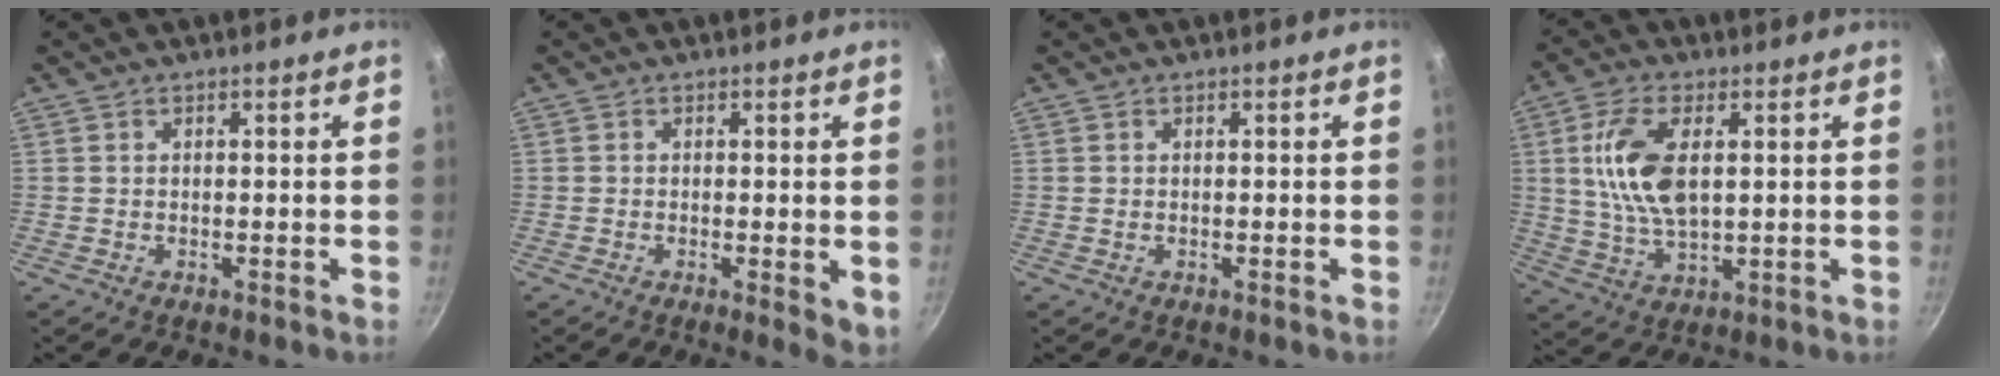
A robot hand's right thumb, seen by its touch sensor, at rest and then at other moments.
{"total": 4.1, "force": [-0.6, 1.1, 3.9], "torque": [-0.054, -0.011, -0.010]}
{"total": 0.0}
{"total": 12.1, "force": [2.3, 5.9, 10.3], "torque": [-0.210, -0.006, 0.049]}